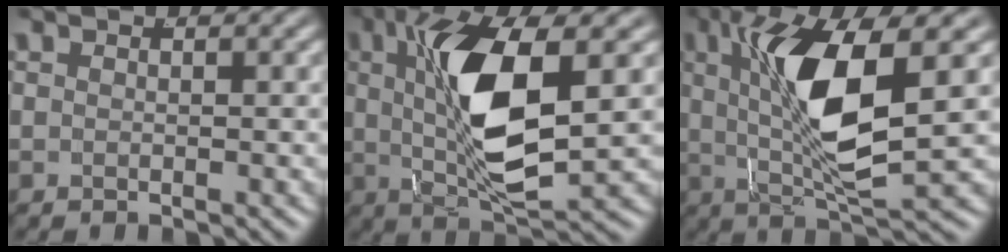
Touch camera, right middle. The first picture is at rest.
{"total": 9.2, "force": [1.0, 2.9, 8.7], "torque": [-0.167, -0.010, 0.024]}
{"total": 9.0, "force": [1.4, 2.5, 8.5], "torque": [-0.159, -0.007, 0.032]}